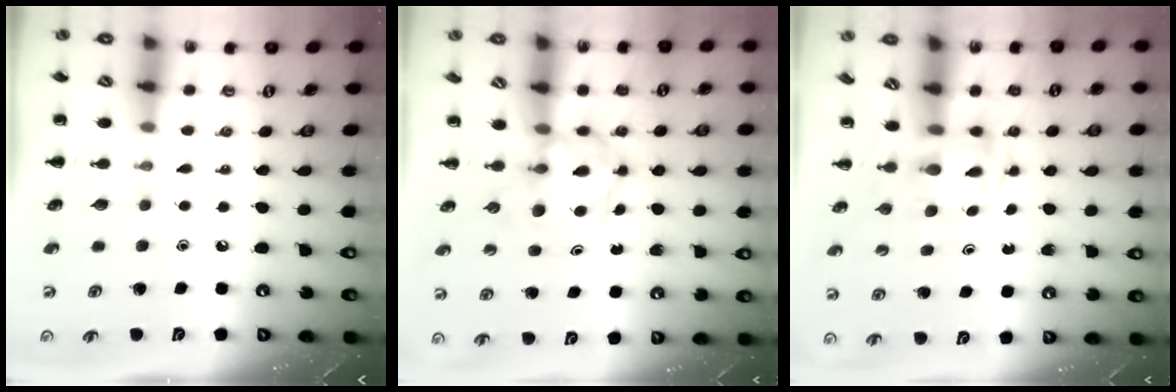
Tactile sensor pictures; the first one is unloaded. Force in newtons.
{"total": 3.9, "press": 3.9, "slide": 0.5}
{"total": 2.4, "press": 2.2, "slide": 1.1}